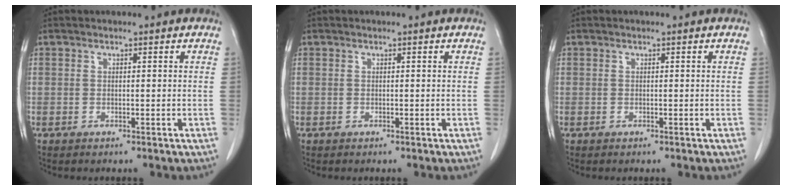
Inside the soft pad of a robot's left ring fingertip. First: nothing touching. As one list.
[{"total": 0.0}, {"total": 0.0}]